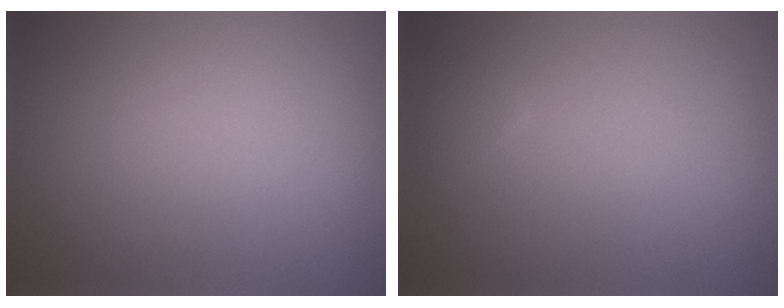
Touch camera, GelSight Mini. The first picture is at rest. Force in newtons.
{"total": 0.8, "press": 0.8, "slide": 0.0}